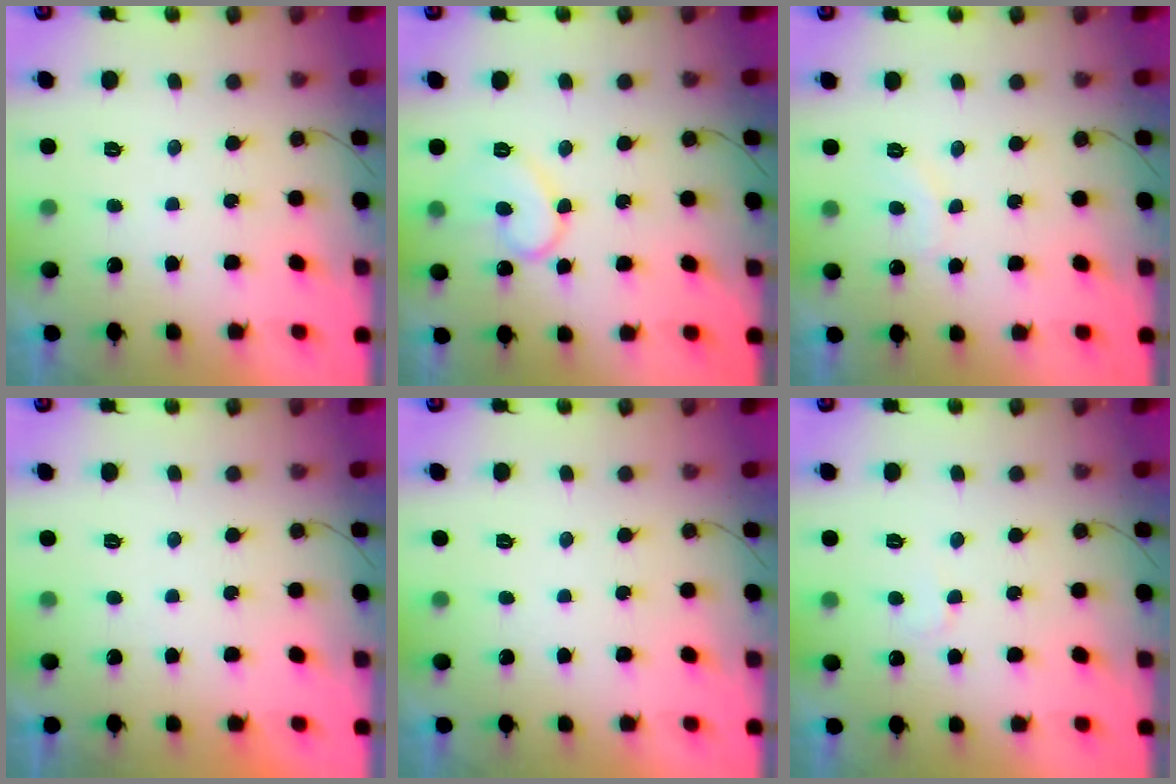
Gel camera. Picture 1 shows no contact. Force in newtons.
{"total": 10.2, "press": 10.1, "slide": 0.8}
{"total": 6.0, "press": 6.0, "slide": 0.4}
{"total": 1.9, "press": 1.9, "slide": 0.1}
{"total": 0.0}
{"total": 2.7, "press": 2.7, "slide": 0.2}